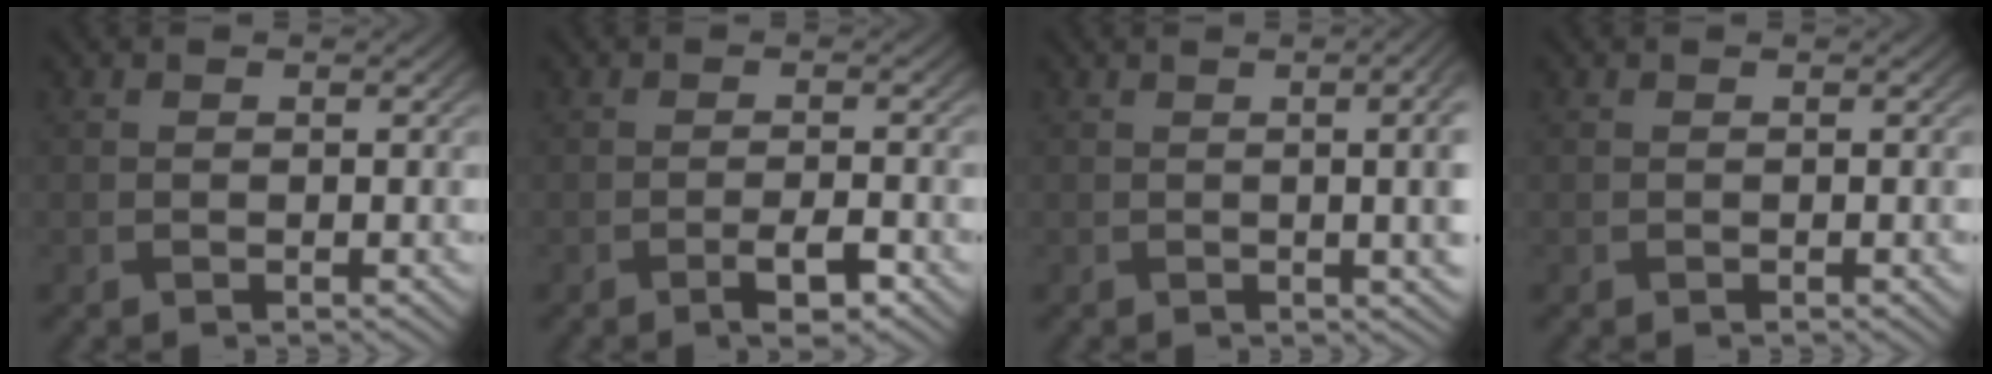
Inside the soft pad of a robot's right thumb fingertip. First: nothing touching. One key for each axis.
{"total": 3.1, "fx": -1.7, "fy": 0.6, "fz": 2.5, "tx": -0.044, "ty": 0.004, "tz": -0.032}
{"total": 9.3, "fx": 0.6, "fy": 3.3, "fz": 8.7, "tx": -0.076, "ty": 0.021, "tz": -0.002}
{"total": 0.6, "fx": -0.1, "fy": 0.1, "fz": 0.6, "tx": -0.008, "ty": -0.001, "tz": 0.000}